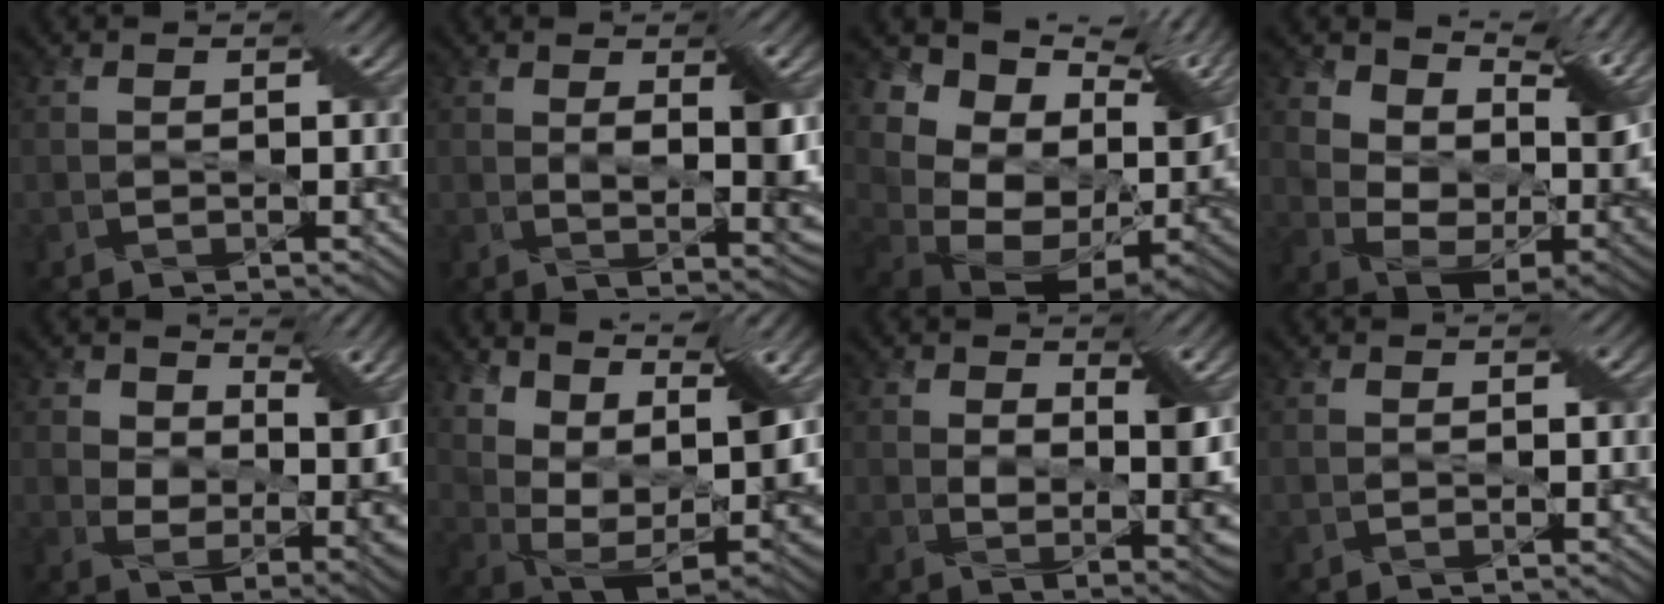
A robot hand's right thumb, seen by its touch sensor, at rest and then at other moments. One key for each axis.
{"total": 4.0, "fx": 1.7, "fy": 0.9, "fz": 3.6, "tx": -0.061, "ty": -0.005, "tz": 0.034}
{"total": 16.6, "fx": 5.9, "fy": 10.7, "fz": 11.2, "tx": -0.173, "ty": 0.007, "tz": 0.137}
{"total": 13.3, "fx": 9.2, "fy": 6.6, "fz": 7.1, "tx": -0.140, "ty": 0.009, "tz": 0.145}
{"total": 6.6, "fx": 3.6, "fy": 3.3, "fz": 4.3, "tx": -0.081, "ty": -0.008, "tz": 0.068}
{"total": 13.8, "fx": 7.8, "fy": 5.7, "fz": 9.8, "tx": -0.200, "ty": 0.024, "tz": 0.128}
{"total": 4.9, "fx": 1.7, "fy": 1.6, "fz": 4.4, "tx": -0.073, "ty": -0.005, "tz": 0.033}
{"total": 0.0}